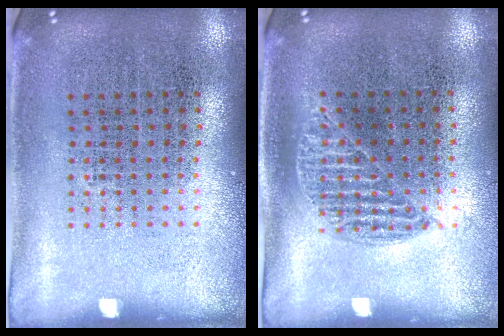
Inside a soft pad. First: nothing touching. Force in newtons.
{"total": 0.9, "press": 0.8, "slide": 0.4}